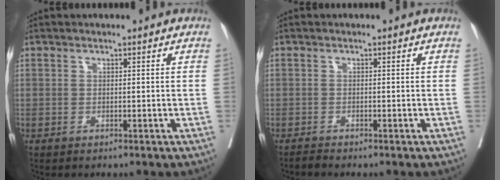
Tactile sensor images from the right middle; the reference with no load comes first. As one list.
[{"total": 0.7, "force": [-0.6, -0.2, 0.0], "torque": [-0.005, -0.004, -0.014]}]